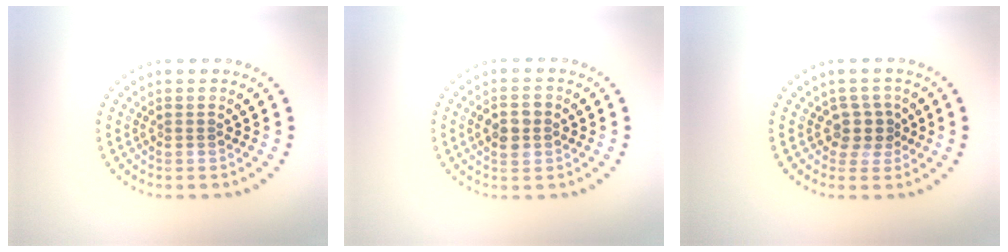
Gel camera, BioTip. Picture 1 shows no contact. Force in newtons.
{"total": 2.5, "press": 2.5, "slide": 0.1}
{"total": 2.2, "press": 1.7, "slide": 1.4}